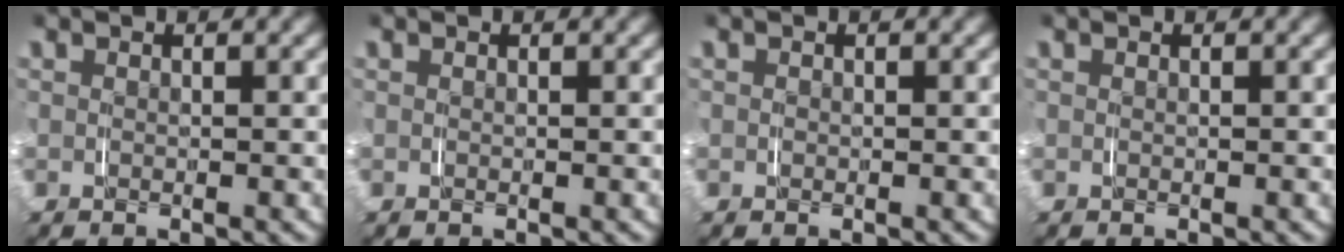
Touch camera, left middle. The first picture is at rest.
{"total": 0.0}
{"total": 0.0}
{"total": 0.0}